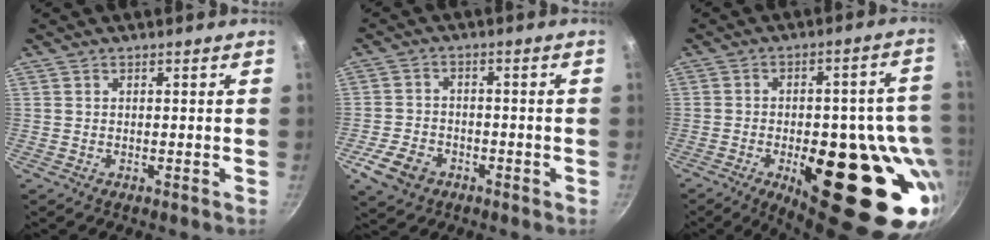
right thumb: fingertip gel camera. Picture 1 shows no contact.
{"total": 7.2, "force": [-3.5, 5.2, 3.6], "torque": [-0.064, 0.023, -0.062]}
{"total": 27.2, "force": [-9.4, 11.1, 23.0], "torque": [-0.237, 0.010, -0.116]}